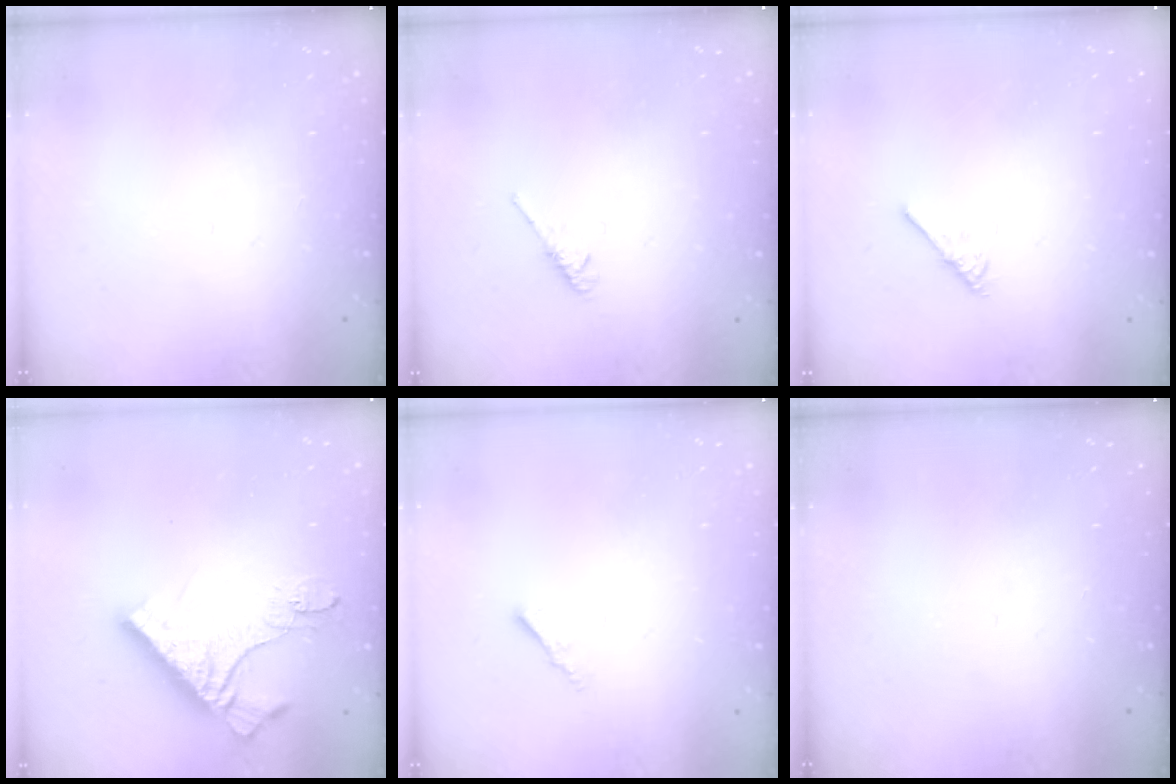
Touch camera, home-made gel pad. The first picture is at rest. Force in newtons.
{"total": 3.3, "press": 3.2, "slide": 0.5}
{"total": 2.7, "press": 2.7, "slide": 0.5}
{"total": 12.3, "press": 12.2, "slide": 1.2}
{"total": 1.5, "press": 1.5, "slide": 0.4}
{"total": 0.0}